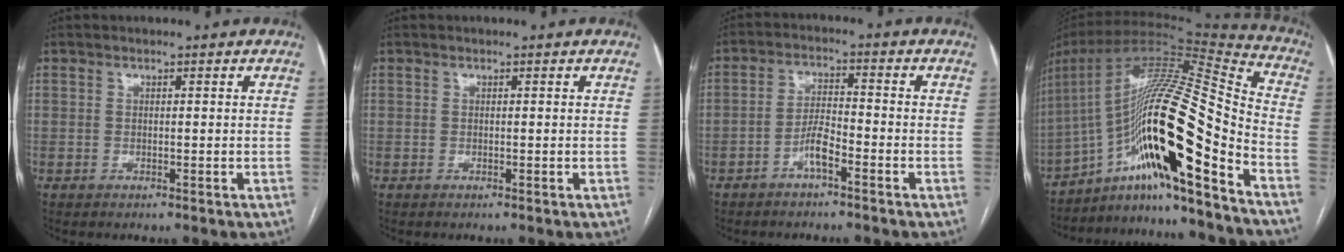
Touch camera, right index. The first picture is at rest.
{"total": 0.0}
{"total": 4.1, "force": [-2.5, 0.8, 3.1], "torque": [-0.063, 0.011, -0.047]}
{"total": 24.1, "force": [-12.3, 1.4, 20.7], "torque": [-0.356, 0.008, -0.210]}